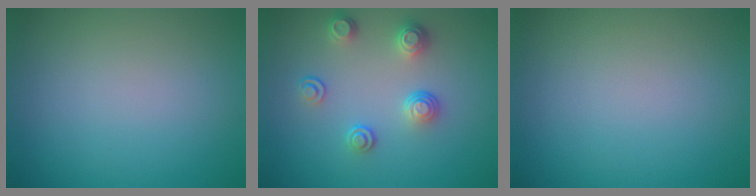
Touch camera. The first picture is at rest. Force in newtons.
{"total": 2.9, "press": 2.6, "slide": 1.4}
{"total": 0.0}